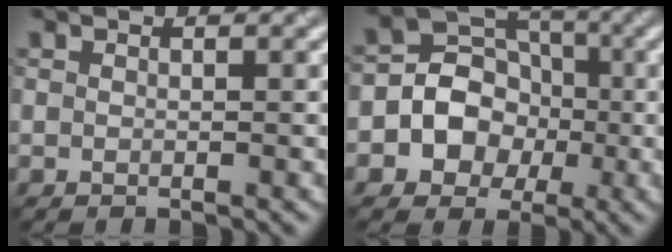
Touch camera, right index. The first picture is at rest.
{"total": 6.6, "force": [-1.5, 5.9, 2.7], "torque": [-0.027, 0.011, -0.049]}